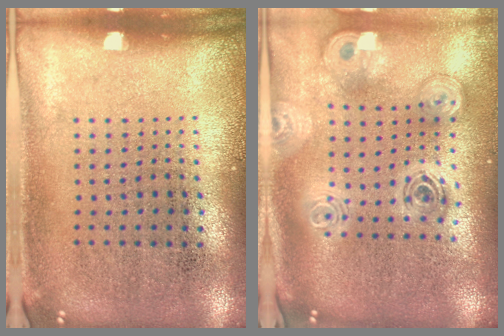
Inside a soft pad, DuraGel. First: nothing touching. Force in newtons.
{"total": 2.6, "press": 1.9, "slide": 1.8}